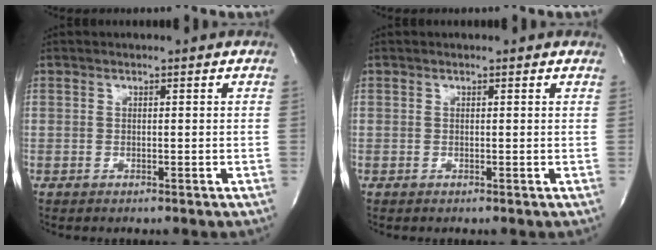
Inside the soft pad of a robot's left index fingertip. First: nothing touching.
{"total": 0.8, "force": [0.7, 0.4, 0.1], "torque": [-0.009, 0.009, 0.004]}